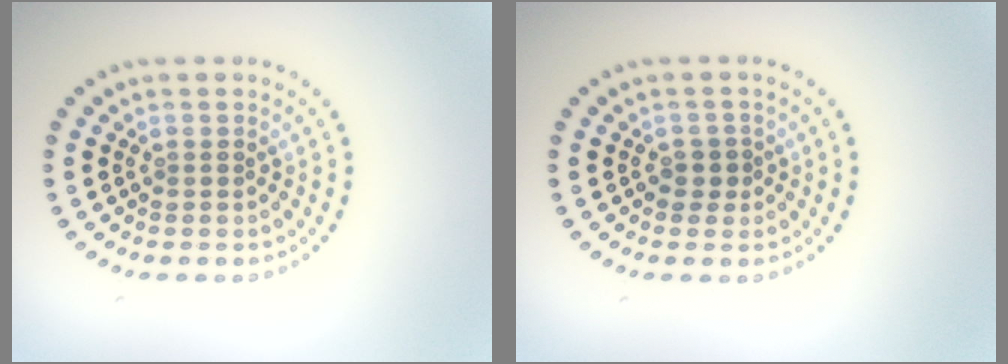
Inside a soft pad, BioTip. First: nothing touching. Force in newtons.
{"total": 1.0, "press": 0.8, "slide": 0.7}